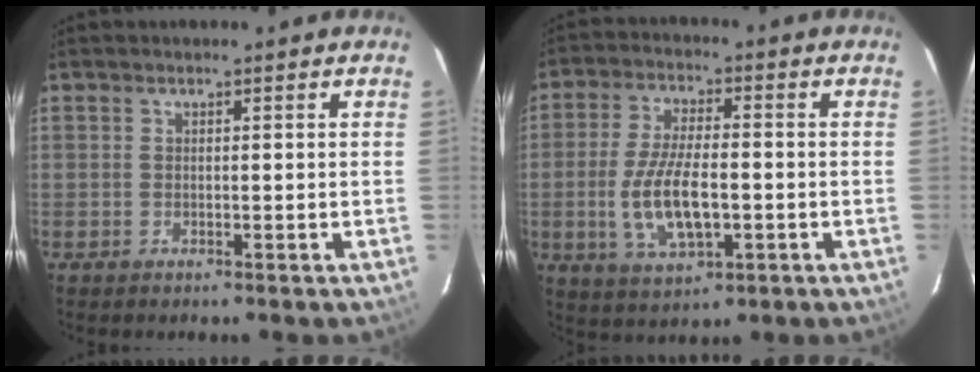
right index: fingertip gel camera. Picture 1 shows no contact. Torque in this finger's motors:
{"motor_torque": [0.77, -0.44, 0.48, 0.16]}